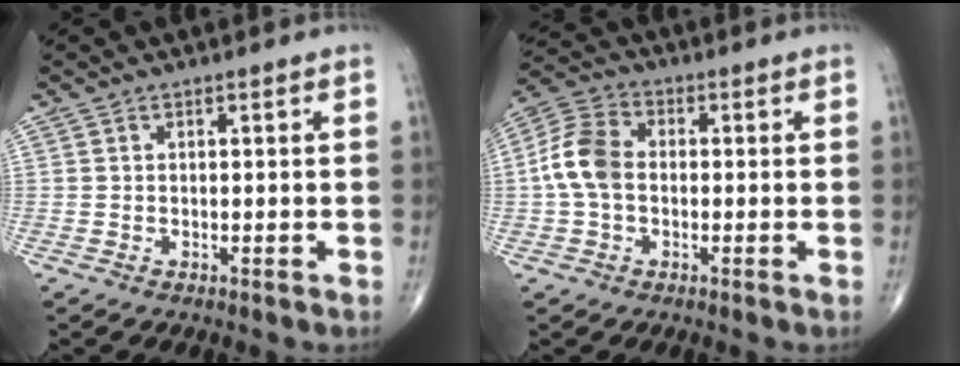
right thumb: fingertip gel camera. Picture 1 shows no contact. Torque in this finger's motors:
{"motor_torque": [-0.41, 0.47, 0.74, -0.56, 0.05]}